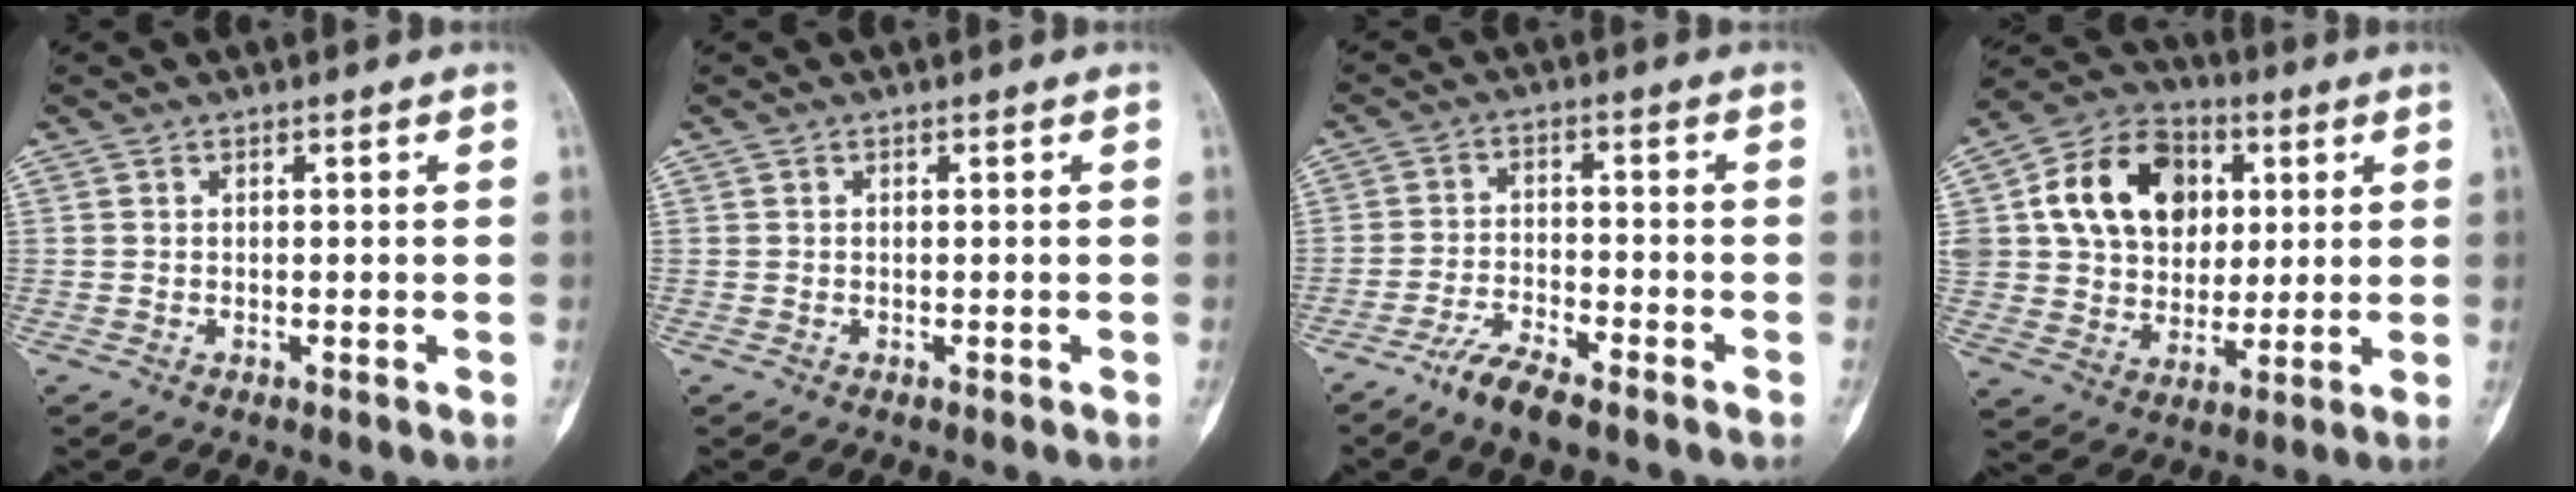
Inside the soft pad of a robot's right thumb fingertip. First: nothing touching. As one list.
[{"total": 0.0}, {"total": 6.8, "force": [-5.0, 1.7, 4.2], "torque": [-0.086, 0.019, -0.095]}, {"total": 17.9, "force": [4.6, 14.0, 10.2], "torque": [-0.143, 0.004, 0.078]}]